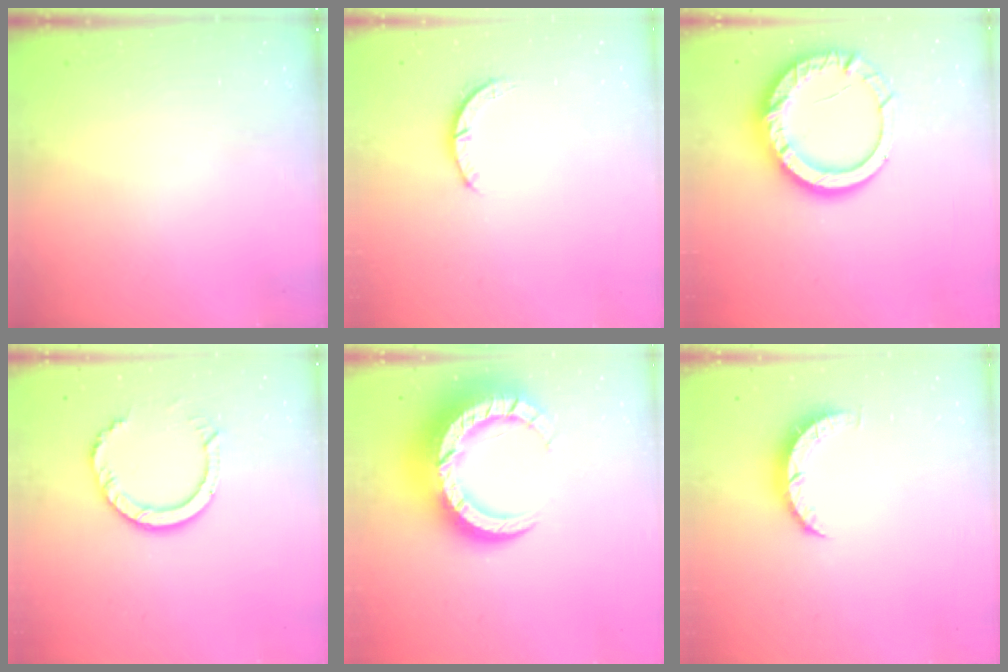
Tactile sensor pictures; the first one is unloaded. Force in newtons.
{"total": 2.7, "press": 2.7, "slide": 0.4}
{"total": 16.9, "press": 16.8, "slide": 1.5}
{"total": 9.7, "press": 9.6, "slide": 0.9}
{"total": 17.5, "press": 17.4, "slide": 1.5}
{"total": 4.1, "press": 4.1, "slide": 0.4}